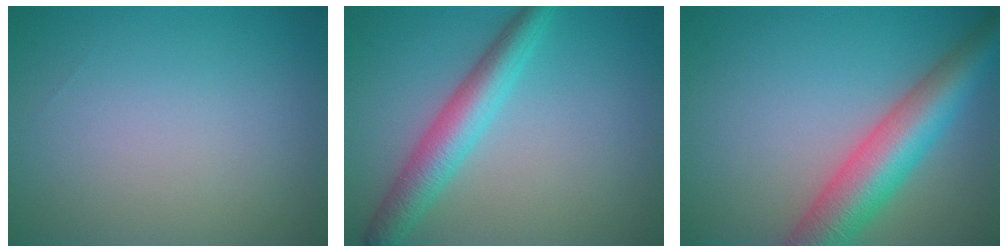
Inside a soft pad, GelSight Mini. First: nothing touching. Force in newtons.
{"total": 4.5, "press": 4.5, "slide": 0.1}
{"total": 7.8, "press": 7.8, "slide": 0.3}